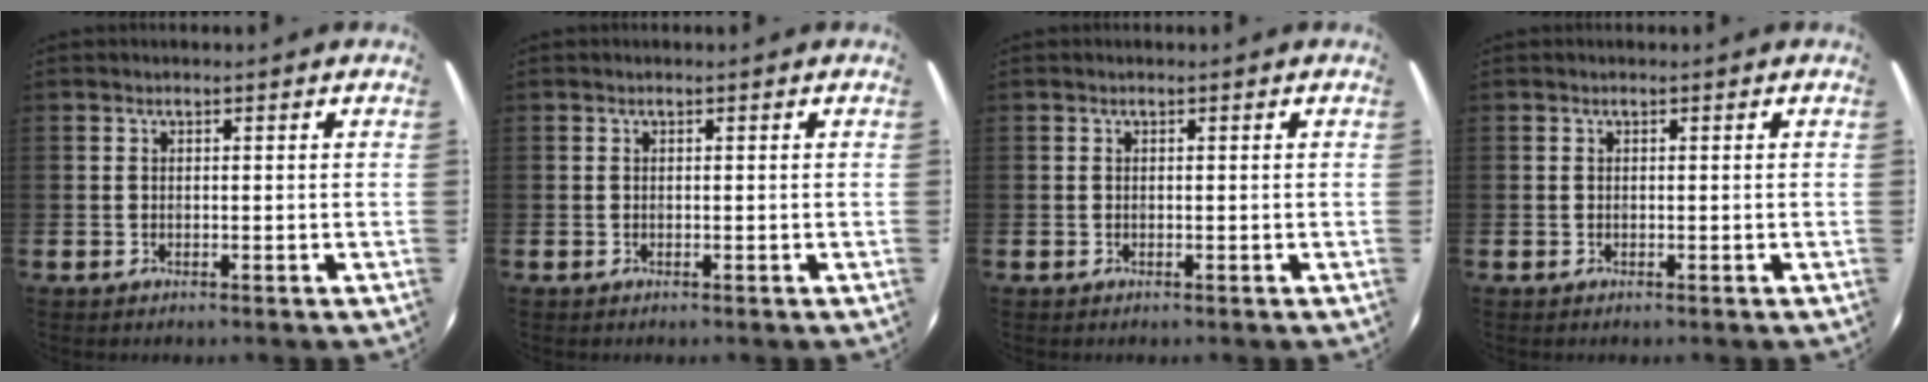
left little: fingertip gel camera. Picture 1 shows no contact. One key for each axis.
{"total": 0.0}
{"total": 0.0}
{"total": 0.0}